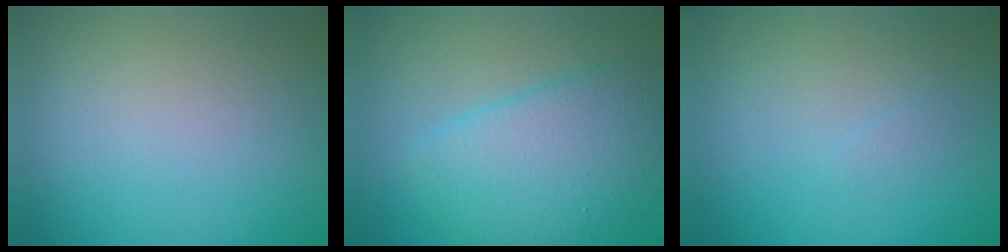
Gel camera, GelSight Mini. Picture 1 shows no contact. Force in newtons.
{"total": 6.1, "press": 6.1, "slide": 0.1}
{"total": 0.5, "press": 0.5, "slide": 0.0}